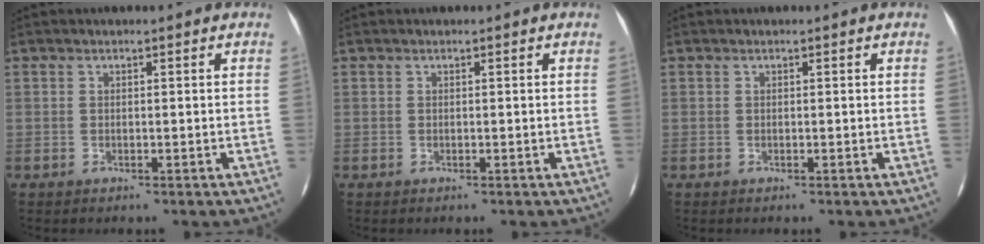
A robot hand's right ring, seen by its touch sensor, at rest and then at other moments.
{"total": 0.0}
{"total": 0.0}